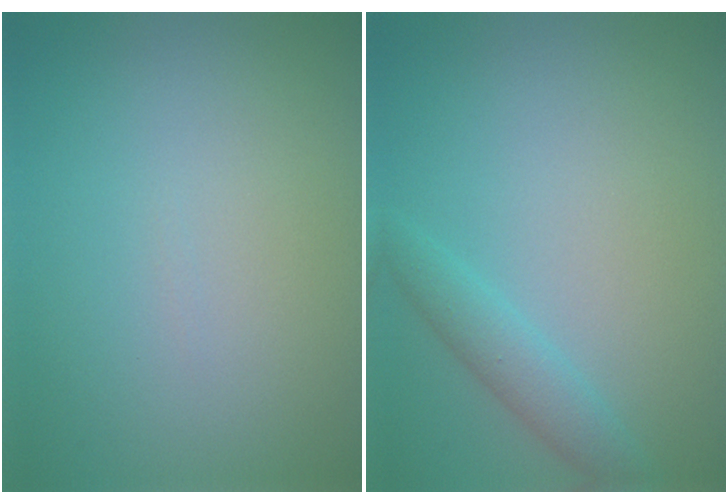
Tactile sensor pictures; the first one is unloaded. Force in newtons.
{"total": 2.2, "press": 2.2, "slide": 0.1}